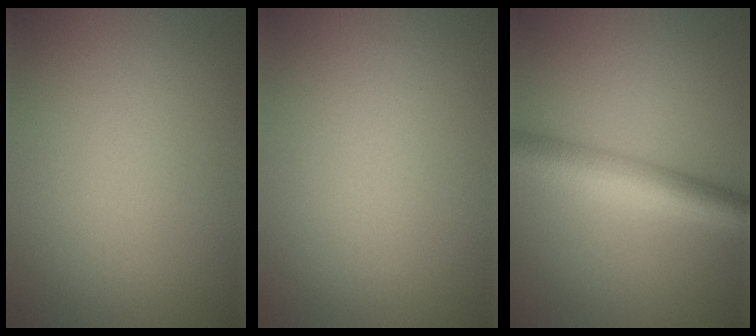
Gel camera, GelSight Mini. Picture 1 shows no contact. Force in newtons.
{"total": 0.0}
{"total": 5.0, "press": 5.0, "slide": 0.0}